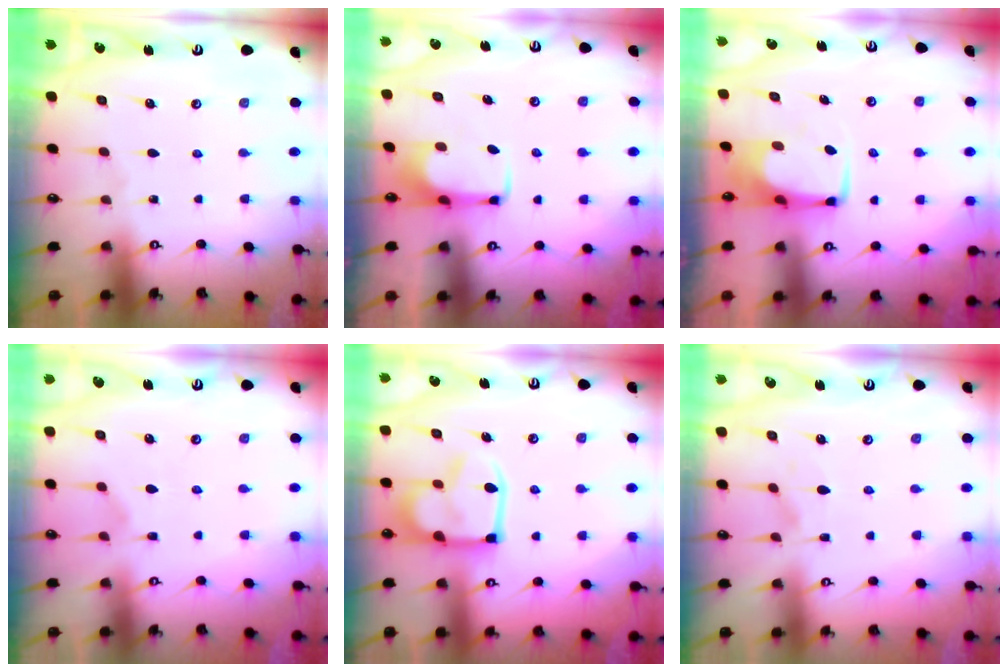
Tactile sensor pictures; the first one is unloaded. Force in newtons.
{"total": 1.9, "press": 1.9, "slide": 0.2}
{"total": 1.0, "press": 0.8, "slide": 0.7}
{"total": 2.4, "press": 2.1, "slide": 1.2}
{"total": 14.8, "press": 14.8, "slide": 0.8}
{"total": 1.7, "press": 1.2, "slide": 1.2}